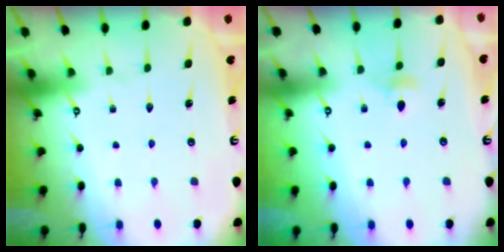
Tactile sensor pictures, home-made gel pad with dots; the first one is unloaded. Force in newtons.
{"total": 3.8, "press": 3.7, "slide": 0.7}